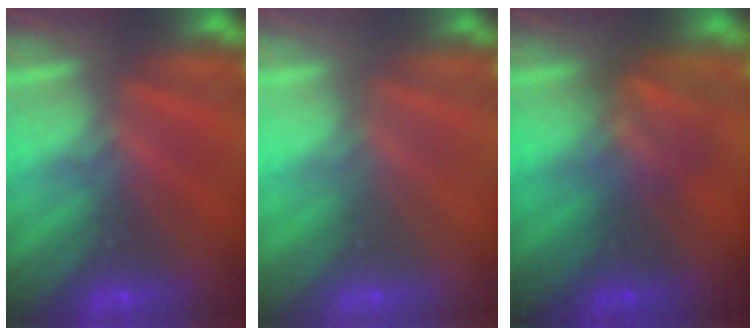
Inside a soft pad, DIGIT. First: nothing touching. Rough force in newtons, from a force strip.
{"total": 2.8}
{"total": 3.0}